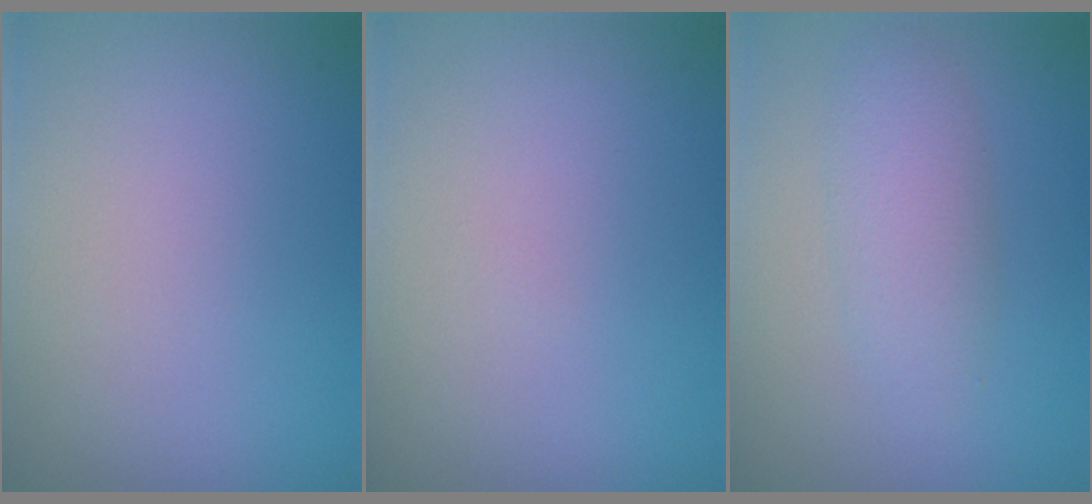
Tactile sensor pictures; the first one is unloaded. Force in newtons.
{"total": 0.0}
{"total": 2.8, "press": 2.8, "slide": 0.1}